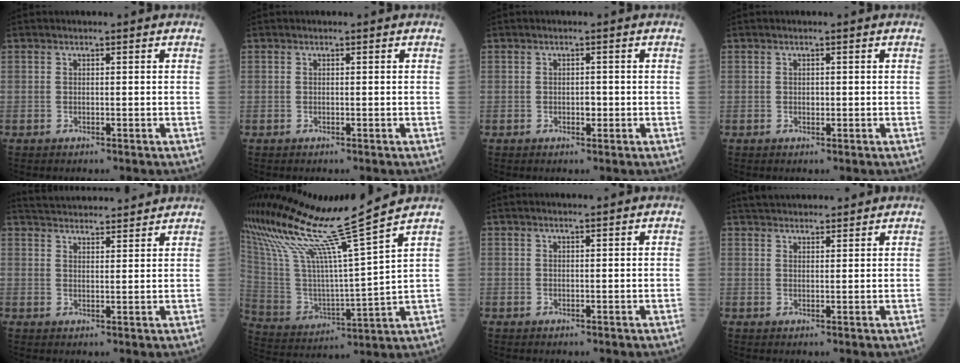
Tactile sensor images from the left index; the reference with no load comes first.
{"total": 0.0}
{"total": 1.1, "force": [-0.3, 0.6, 0.8], "torque": [-0.013, 0.002, -0.002]}
{"total": 0.5, "force": [0.0, 0.4, 0.4], "torque": [-0.007, 0.001, 0.001]}
{"total": 13.6, "force": [12.9, 1.6, 3.8], "torque": [-0.064, 0.025, 0.183]}
{"total": 20.4, "force": [16.2, -3.2, 11.9], "torque": [-0.232, -0.040, 0.292]}
{"total": 1.5, "force": [1.4, -0.2, 0.6], "torque": [-0.009, 0.005, 0.026]}
{"total": 9.2, "force": [8.5, 1.8, 3.3], "torque": [-0.049, 0.027, 0.125]}